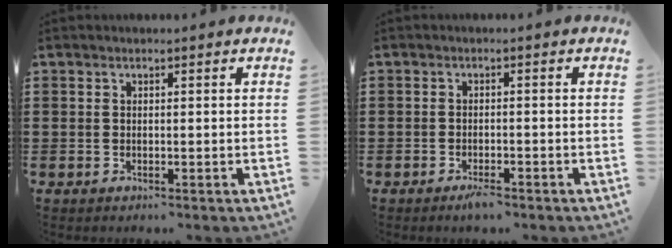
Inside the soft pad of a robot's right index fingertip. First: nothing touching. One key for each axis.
{"total": 1.7, "fx": -1.3, "fy": 0.4, "fz": 1.0, "tx": -0.019, "ty": 0.000, "tz": -0.025}